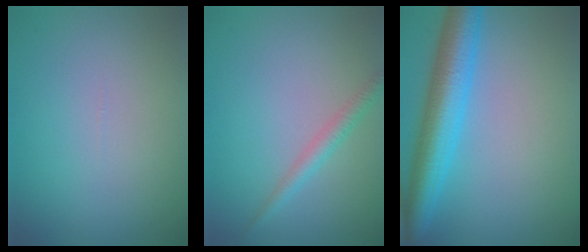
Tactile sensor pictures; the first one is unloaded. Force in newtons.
{"total": 1.7, "press": 1.7, "slide": 0.0}
{"total": 6.5, "press": 6.5, "slide": 0.3}